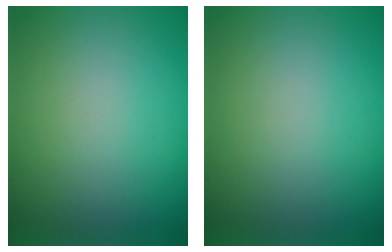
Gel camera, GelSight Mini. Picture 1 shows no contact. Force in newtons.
{"total": 0.0}